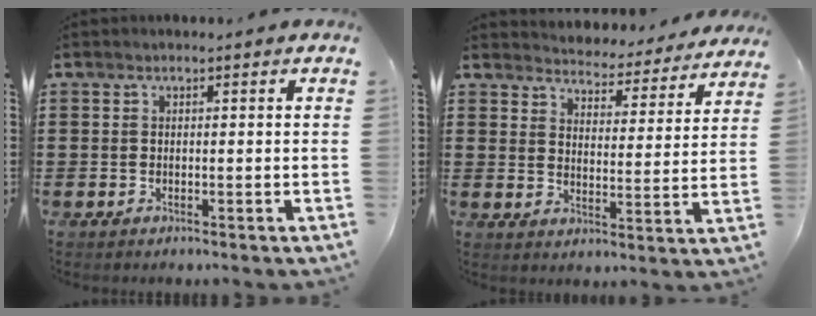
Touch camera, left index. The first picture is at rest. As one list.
[{"total": 4.4, "force": [4.4, 0.0, -0.2], "torque": [-0.015, -0.043, 0.070]}]